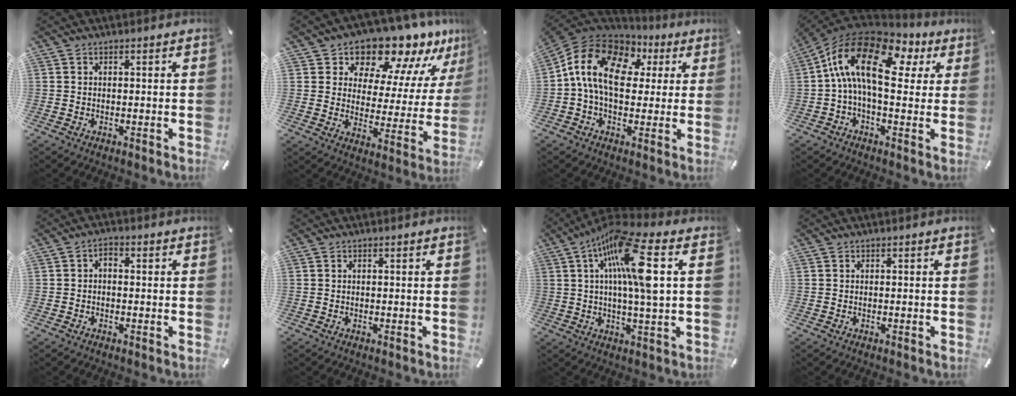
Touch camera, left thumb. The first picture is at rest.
{"total": 13.5, "force": [12.6, 4.6, 2.2], "torque": [-0.040, -0.130, 0.219]}
{"total": 14.4, "force": [1.9, 10.3, 9.8], "torque": [-0.224, 0.011, 0.034]}
{"total": 17.7, "force": [4.0, 9.0, 14.7], "torque": [-0.296, -0.012, 0.059]}
{"total": 1.9, "force": [-0.5, 1.1, 1.5], "torque": [-0.030, 0.009, -0.011]}
{"total": 0.0}
{"total": 16.7, "force": [4.7, 3.8, 15.5], "torque": [-0.285, -0.010, 0.066]}
{"total": 0.0}